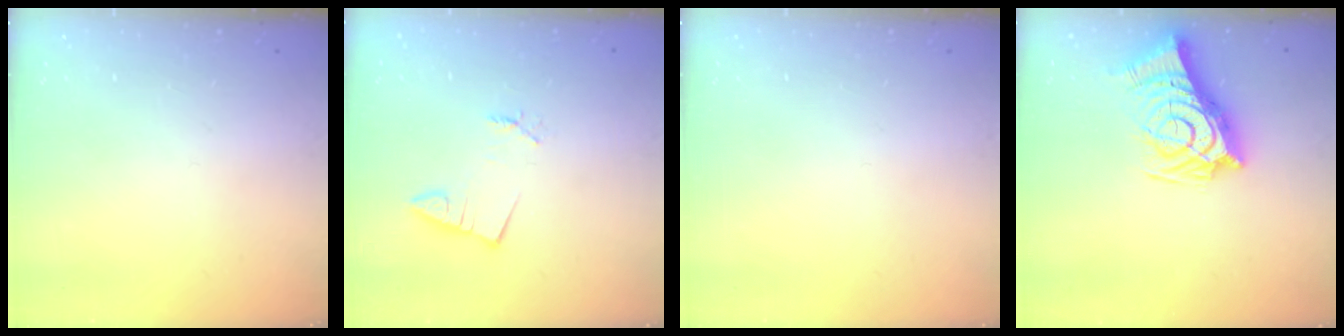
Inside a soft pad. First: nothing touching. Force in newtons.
{"total": 1.4, "press": 1.4, "slide": 0.1}
{"total": 0.0}
{"total": 12.7, "press": 12.1, "slide": 3.9}